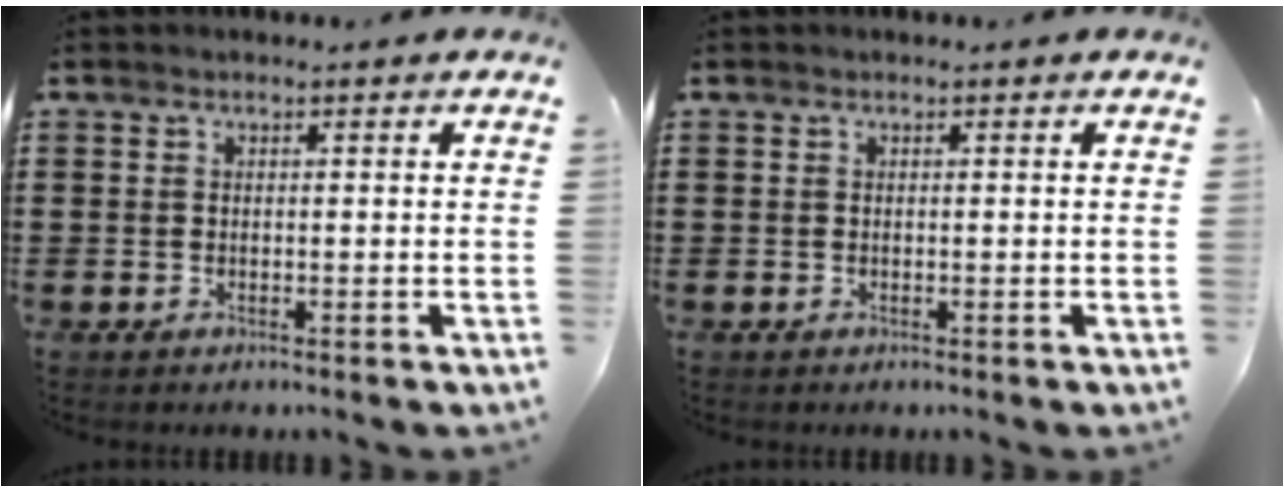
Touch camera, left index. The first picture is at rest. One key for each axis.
{"total": 0.0}